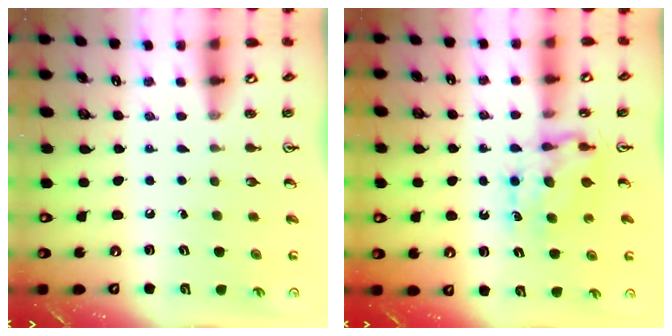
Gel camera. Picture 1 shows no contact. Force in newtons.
{"total": 7.2, "press": 7.2, "slide": 0.7}